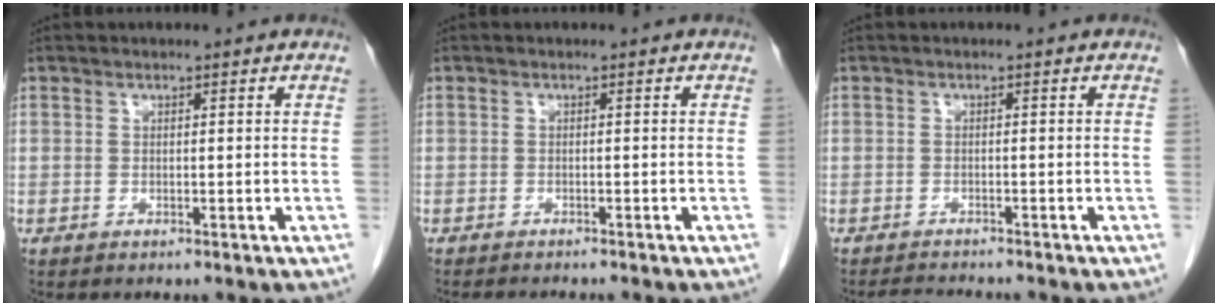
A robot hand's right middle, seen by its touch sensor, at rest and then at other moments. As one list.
[{"total": 4.9, "force": [-4.3, 0.7, 2.1], "torque": [-0.023, -0.006, -0.056]}, {"total": 3.4, "force": [-3.3, 0.0, 0.9], "torque": [-0.017, -0.015, -0.052]}]